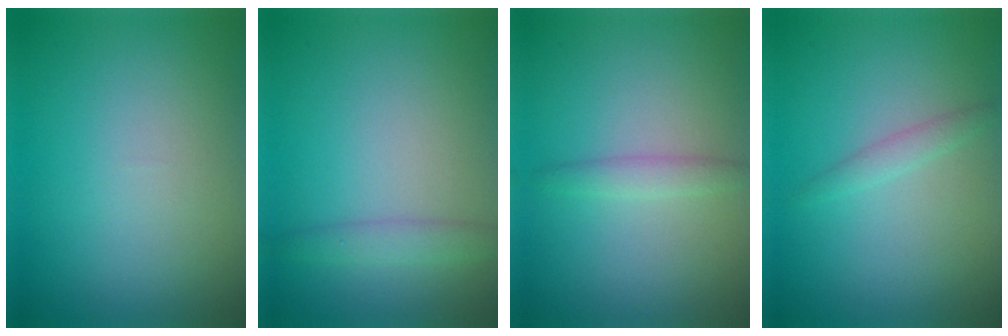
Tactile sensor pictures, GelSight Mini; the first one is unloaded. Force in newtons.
{"total": 1.7, "press": 1.7, "slide": 0.1}
{"total": 1.4, "press": 1.4, "slide": 0.0}
{"total": 1.1, "press": 1.1, "slide": 0.0}